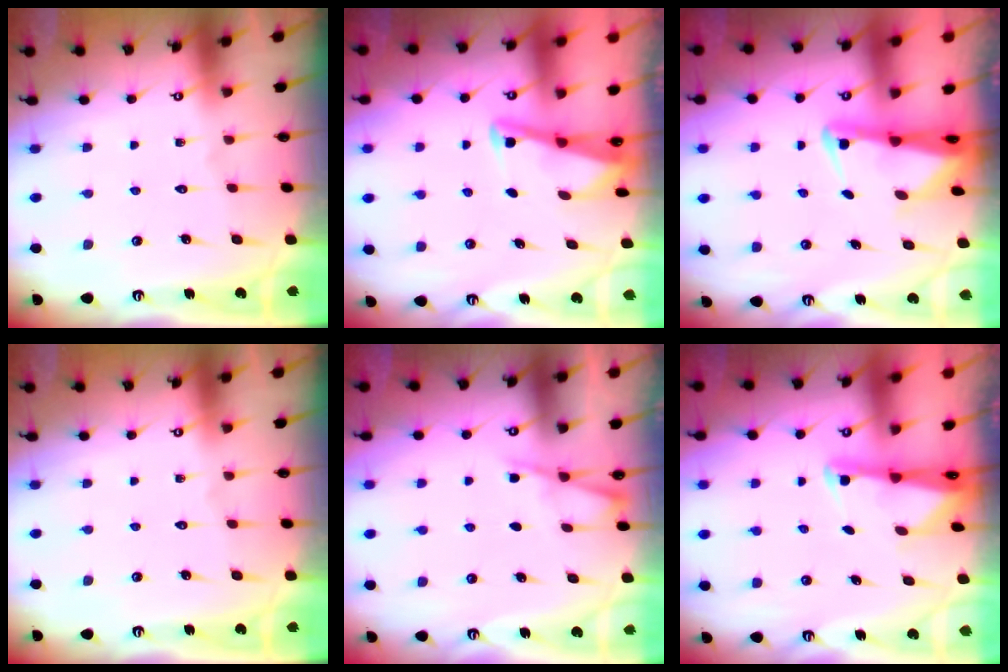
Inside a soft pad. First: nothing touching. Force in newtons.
{"total": 2.9, "press": 2.9, "slide": 0.4}
{"total": 3.2, "press": 3.2, "slide": 0.6}
{"total": 0.0}
{"total": 2.9, "press": 2.9, "slide": 0.4}
{"total": 1.8, "press": 1.7, "slide": 0.4}